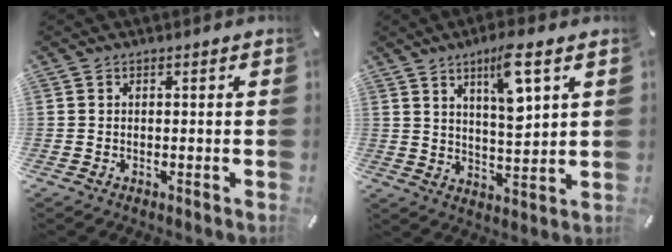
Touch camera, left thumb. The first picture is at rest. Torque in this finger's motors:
{"motor_torque": [0.77, 0.01, 0.66, 0.22, 0.15]}